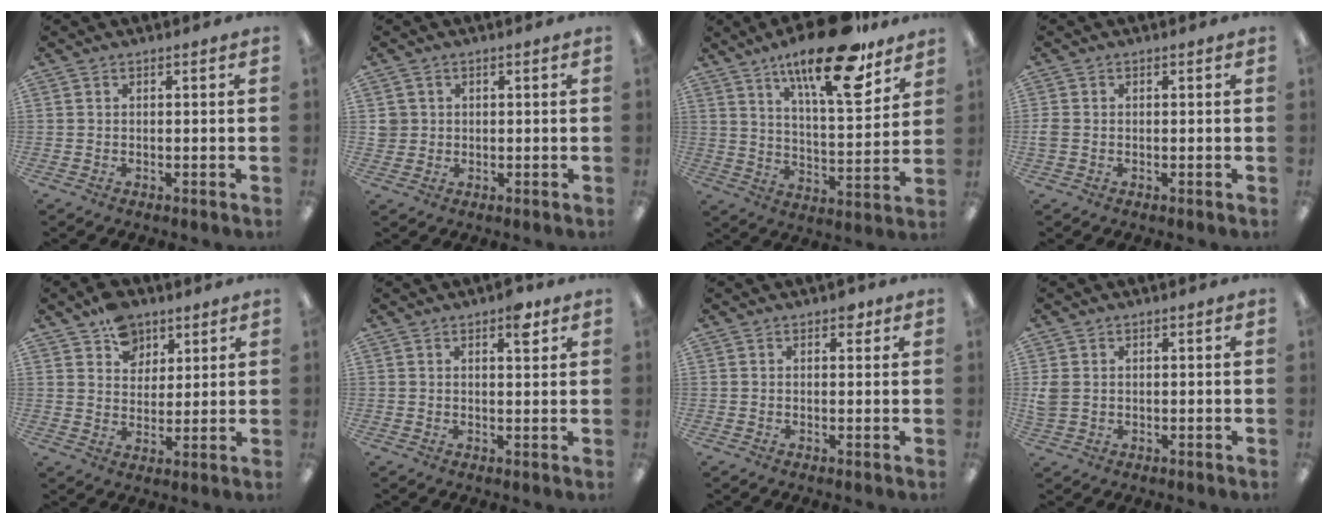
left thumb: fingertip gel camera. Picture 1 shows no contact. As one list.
[{"total": 2.8, "force": [0.6, 2.7, 0.2], "torque": [-0.002, 0.001, 0.009]}, {"total": 21.4, "force": [14.4, 6.4, 14.5], "torque": [-0.226, -0.081, 0.232]}, {"total": 1.9, "force": [-0.4, 1.5, 1.1], "torque": [-0.025, 0.002, -0.008]}, {"total": 8.7, "force": [5.9, 6.1, 2.3], "torque": [-0.033, -0.030, 0.108]}, {"total": 4.5, "force": [2.7, 1.8, 3.1], "torque": [-0.028, -0.012, 0.037]}, {"total": 2.3, "force": [1.3, 1.4, 1.3], "torque": [-0.012, -0.003, 0.018]}, {"total": 3.5, "force": [0.5, 2.8, 1.9], "torque": [-0.029, 0.002, 0.009]}]